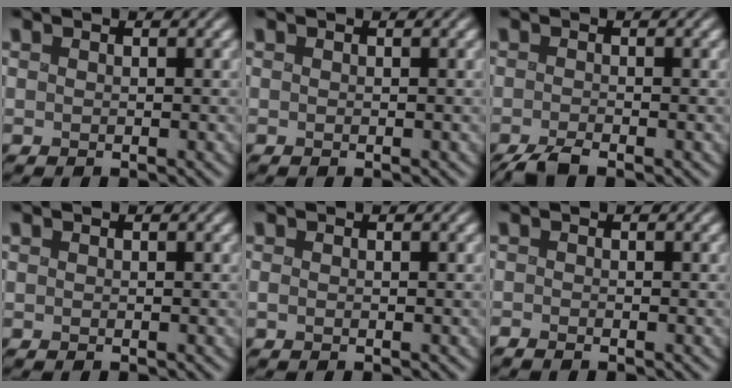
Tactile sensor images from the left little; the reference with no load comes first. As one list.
[{"total": 0.0}, {"total": 2.2, "force": [-1.9, 0.2, 1.0], "torque": [-0.019, -0.005, -0.042]}, {"total": 0.0}, {"total": 0.0}, {"total": 0.6, "force": [-0.6, -0.1, -0.1], "torque": [0.006, 0.002, -0.013]}]